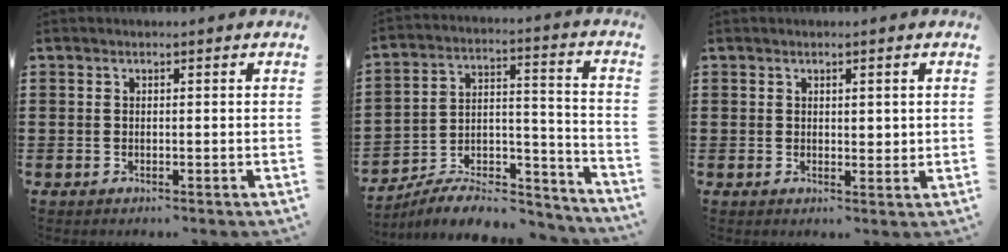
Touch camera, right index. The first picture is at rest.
{"total": 8.0, "force": [-7.1, 2.1, 2.9], "torque": [-0.039, 0.018, -0.135]}
{"total": 1.5, "force": [0.7, 0.9, 0.9], "torque": [-0.012, 0.003, 0.011]}